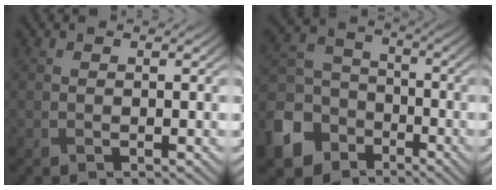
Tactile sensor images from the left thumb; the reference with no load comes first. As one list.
[{"total": 12.3, "force": [-6.3, 9.6, 4.6], "torque": [-0.167, -0.040, -0.125]}]